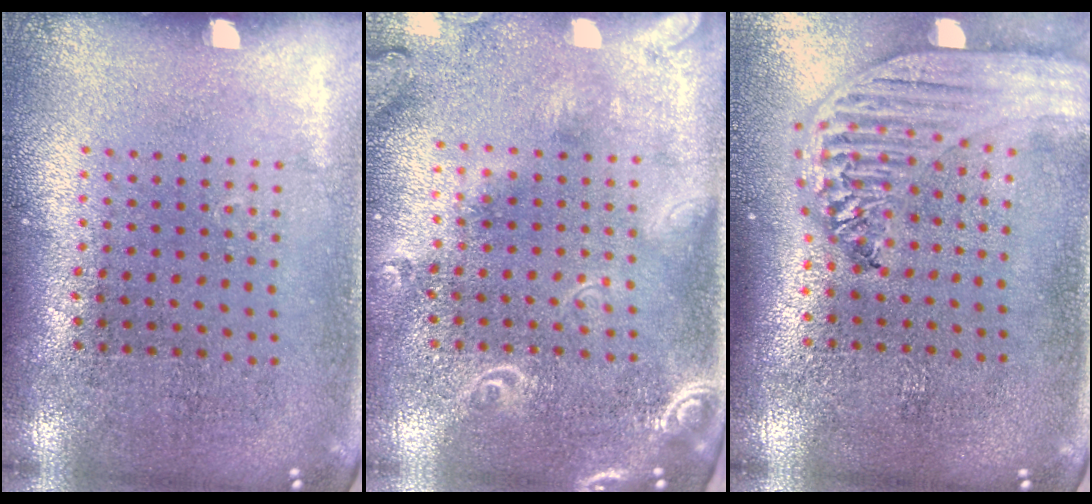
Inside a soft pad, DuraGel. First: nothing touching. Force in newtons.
{"total": 2.3, "press": 1.9, "slide": 1.2}
{"total": 2.9, "press": 2.4, "slide": 1.7}